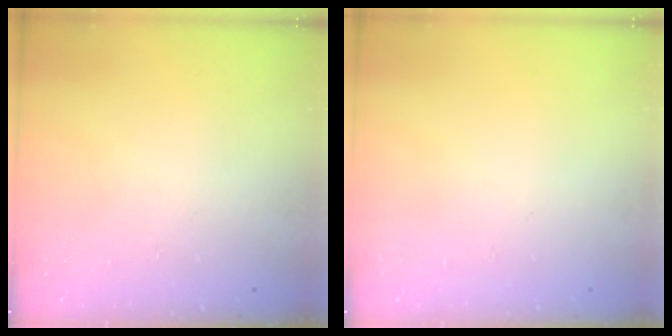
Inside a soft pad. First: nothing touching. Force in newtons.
{"total": 0.0}